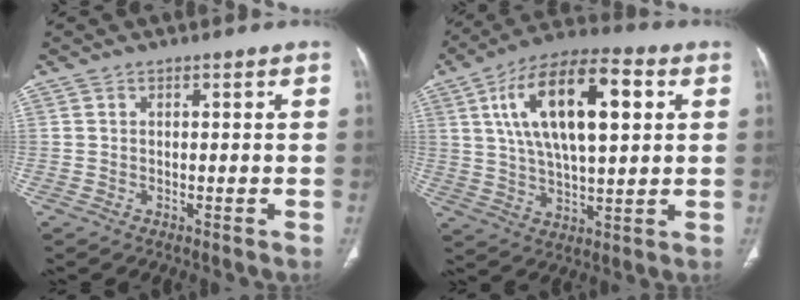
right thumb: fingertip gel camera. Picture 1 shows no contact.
{"total": 20.3, "force": [5.8, 8.7, 17.5], "torque": [-0.293, 0.007, 0.093]}